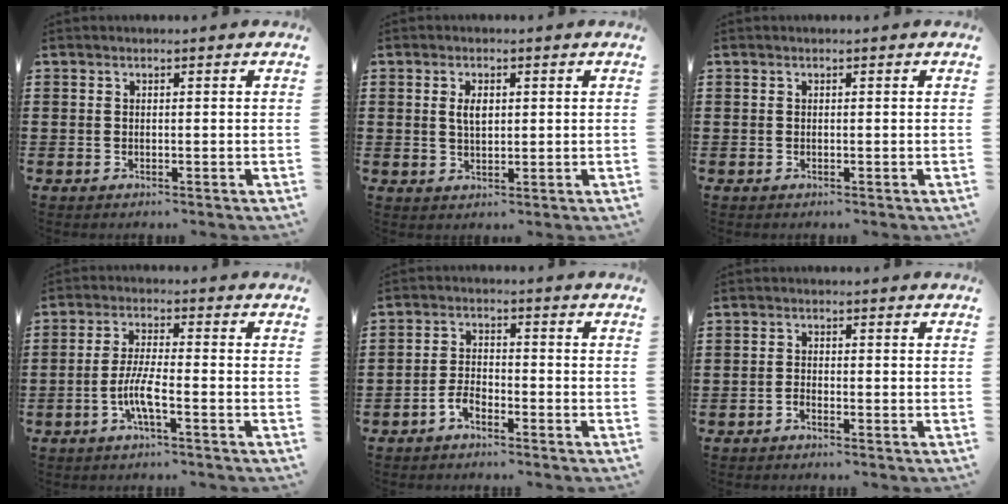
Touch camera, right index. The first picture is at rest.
{"total": 2.9, "force": [0.7, 1.4, 2.4], "torque": [-0.051, 0.007, 0.011]}
{"total": 0.0}
{"total": 5.3, "force": [-2.5, 0.7, 4.6], "torque": [-0.105, -0.012, -0.053]}
{"total": 3.1, "force": [-2.4, 1.2, 1.7], "torque": [-0.048, 0.000, -0.052]}
{"total": 1.1, "force": [-1.1, 0.0, 0.2], "torque": [-0.008, -0.003, -0.021]}